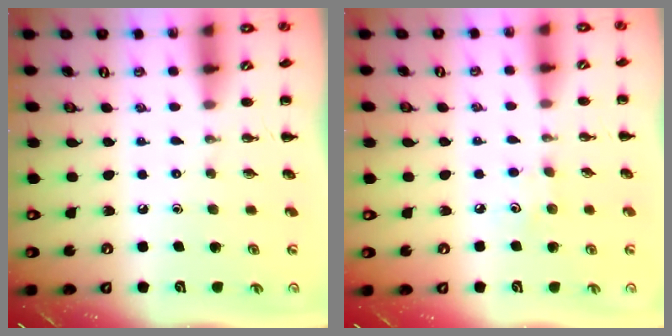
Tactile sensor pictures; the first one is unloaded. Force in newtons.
{"total": 3.9, "press": 3.8, "slide": 0.9}